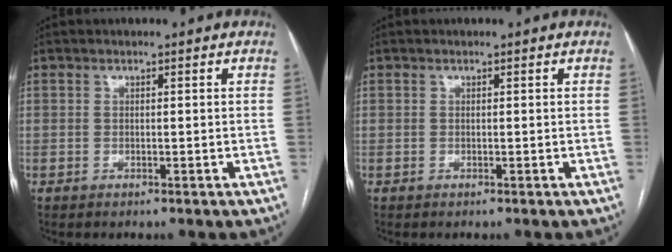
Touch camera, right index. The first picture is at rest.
{"total": 0.0}